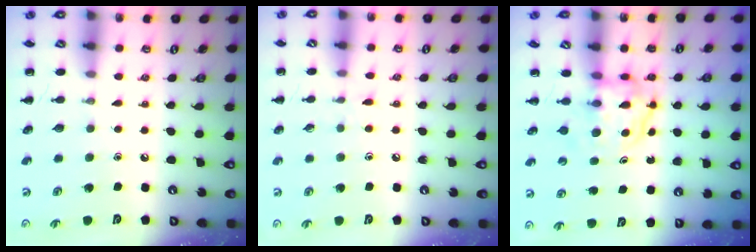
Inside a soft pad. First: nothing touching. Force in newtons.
{"total": 5.8, "press": 5.3, "slide": 2.4}
{"total": 3.7, "press": 3.7, "slide": 0.2}